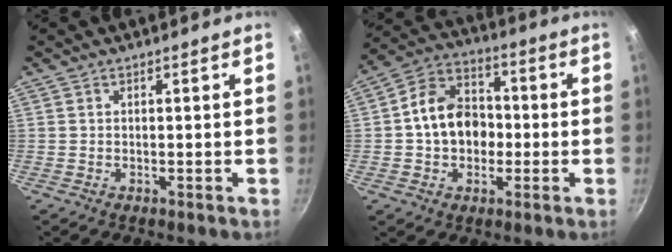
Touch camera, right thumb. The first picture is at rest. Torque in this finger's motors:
{"motor_torque": [0.11, 0.64, 0.22, -0.02, 0.09]}